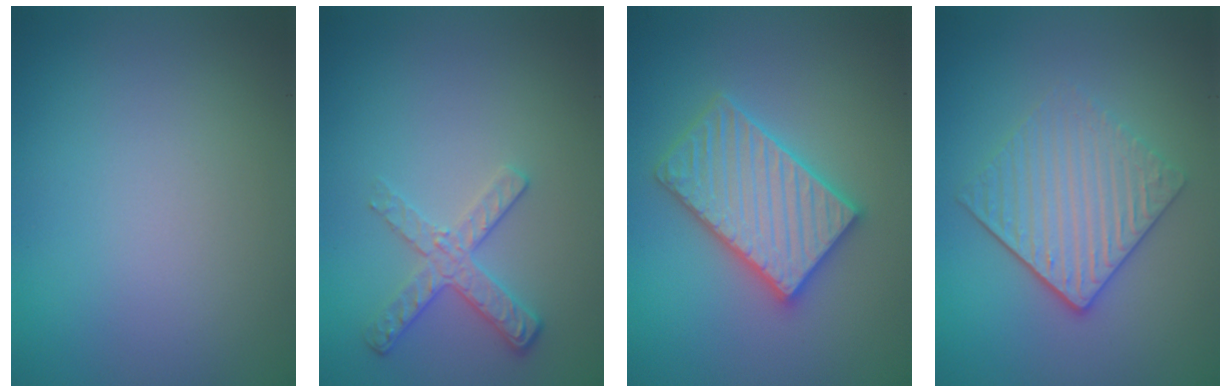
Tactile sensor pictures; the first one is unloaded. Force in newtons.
{"total": 2.6, "press": 2.4, "slide": 1.2}
{"total": 5.6, "press": 5.5, "slide": 0.8}
{"total": 4.0, "press": 3.3, "slide": 2.3}